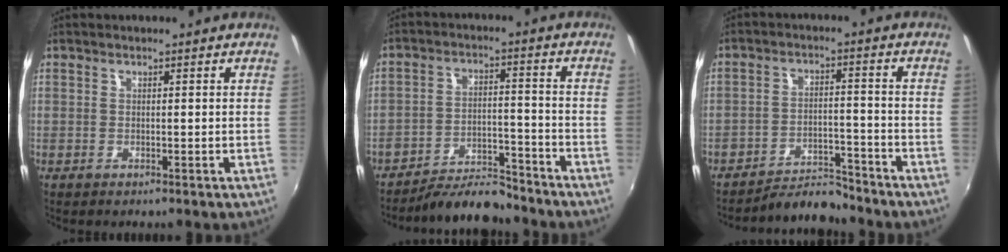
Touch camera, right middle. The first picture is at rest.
{"total": 9.1, "force": [-8.7, 1.7, 2.0], "torque": [-0.049, 0.007, -0.140]}
{"total": 7.0, "force": [-7.0, 0.8, 0.5], "torque": [-0.021, 0.013, -0.115]}